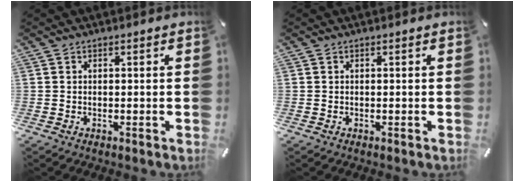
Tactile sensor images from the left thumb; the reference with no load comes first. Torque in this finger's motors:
{"motor_torque": [0.00, 0.00, 0.00, 0.00, 0.00]}